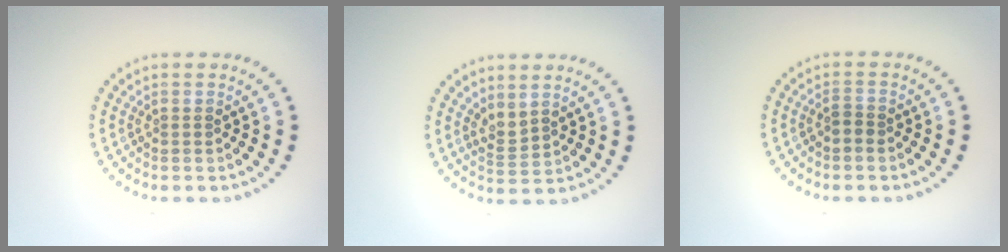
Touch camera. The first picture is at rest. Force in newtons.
{"total": 1.8, "press": 1.4, "slide": 1.2}
{"total": 1.1, "press": 0.9, "slide": 0.7}